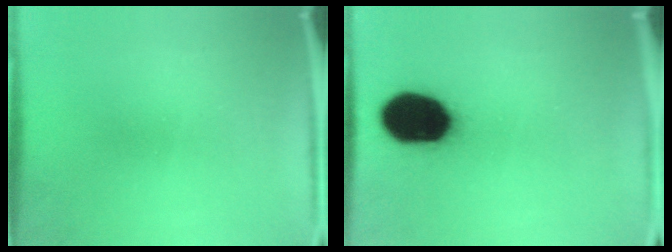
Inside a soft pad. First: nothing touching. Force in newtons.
{"total": 18.7}